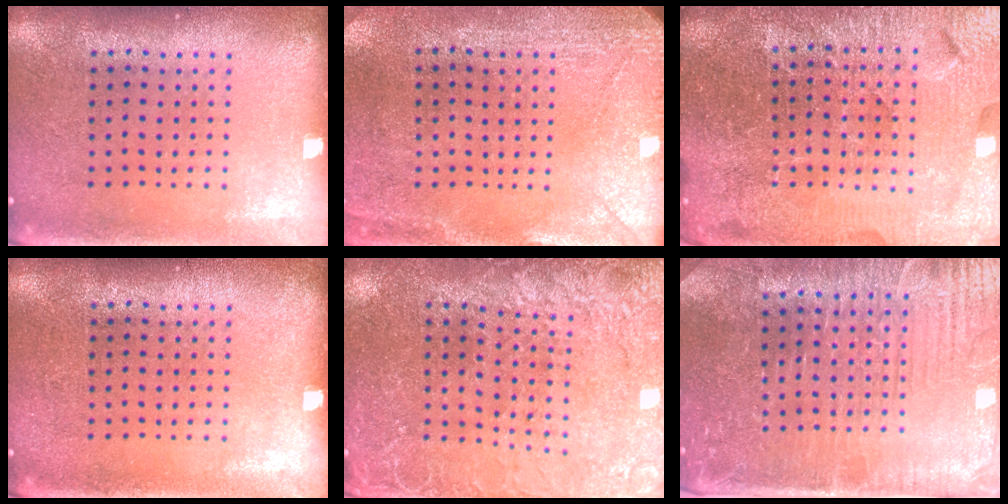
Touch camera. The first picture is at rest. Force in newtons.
{"total": 2.9, "press": 2.4, "slide": 1.6}
{"total": 5.6, "press": 5.1, "slide": 2.4}
{"total": 0.0}
{"total": 2.7, "press": 2.7, "slide": 0.5}
{"total": 4.8, "press": 4.4, "slide": 2.0}